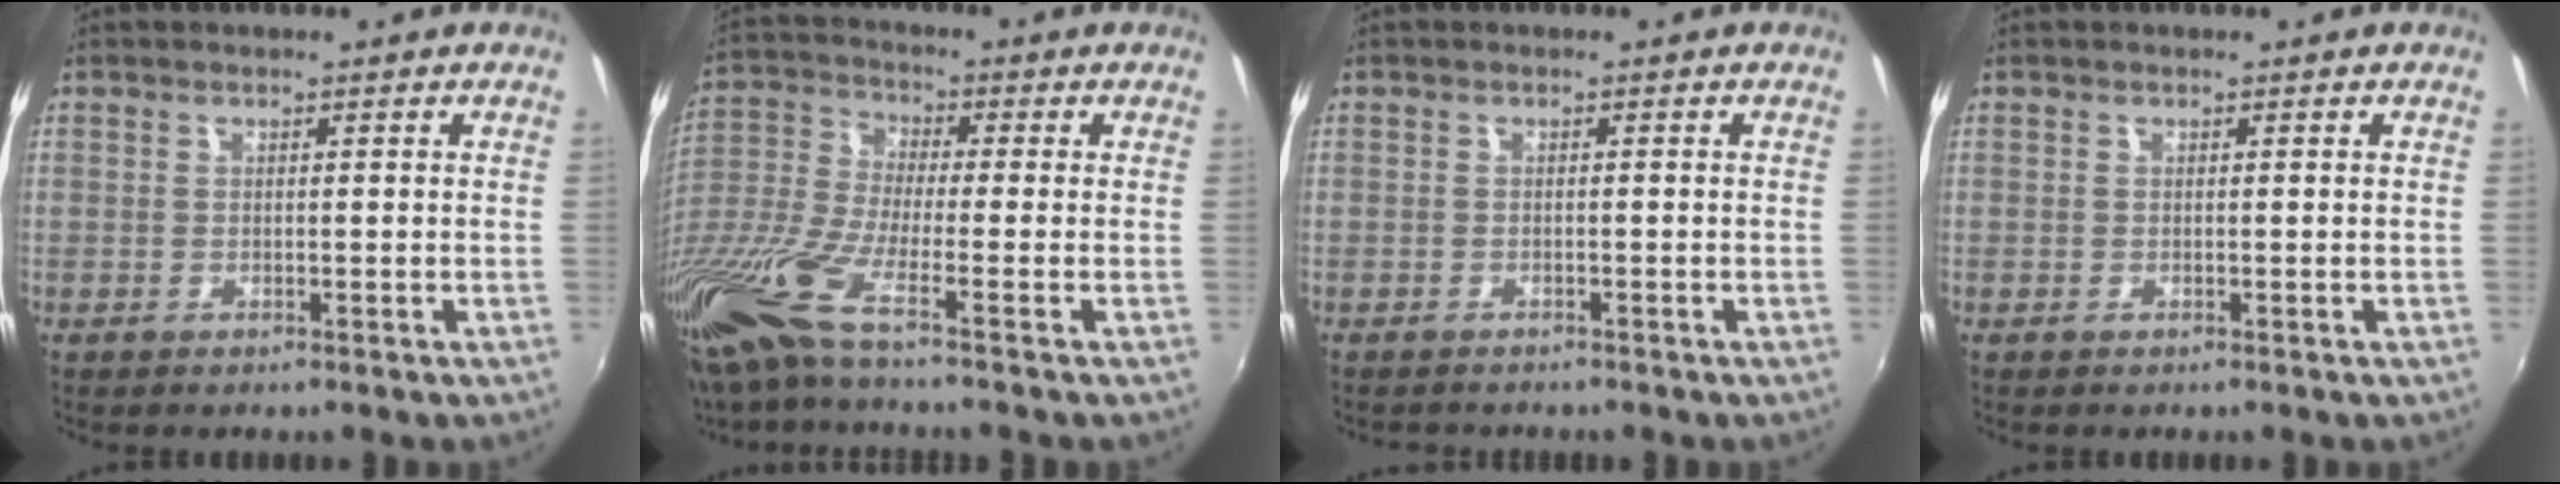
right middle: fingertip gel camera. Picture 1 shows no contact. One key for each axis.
{"total": 11.0, "fx": -7.2, "fy": 0.2, "fz": 8.2, "tx": -0.180, "ty": -0.027, "tz": -0.151}
{"total": 1.6, "fx": -1.5, "fy": 0.4, "fz": 0.2, "tx": -0.010, "ty": -0.004, "tz": -0.023}
{"total": 0.0}